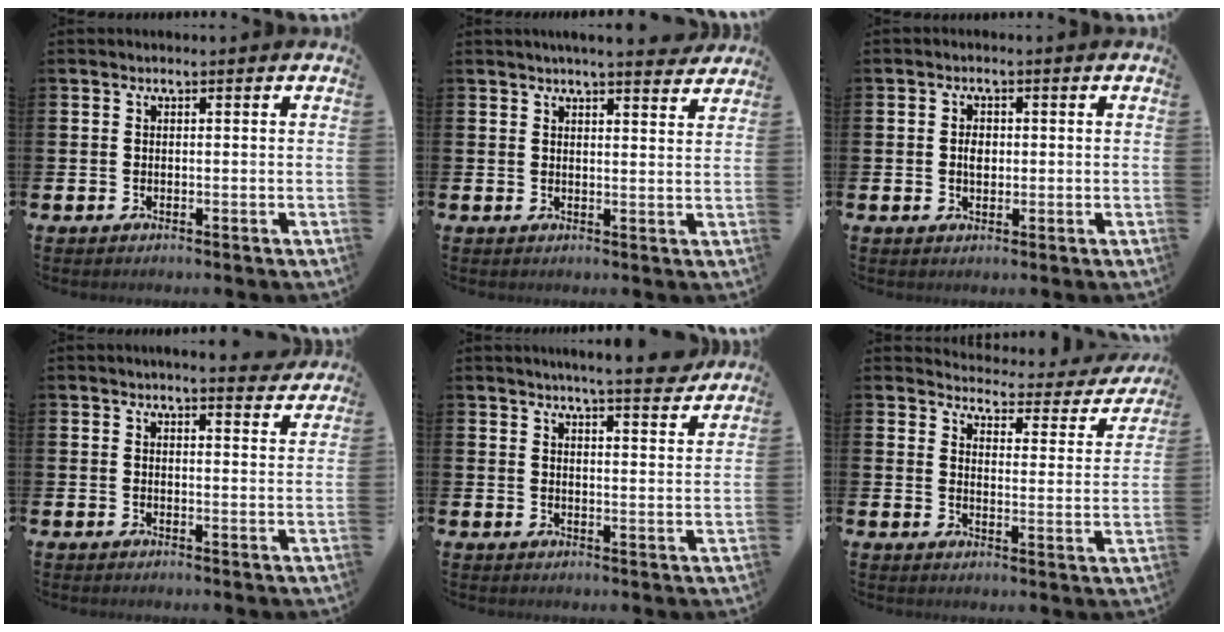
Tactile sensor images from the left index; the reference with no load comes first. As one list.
[{"total": 4.5, "force": [4.3, -0.1, 1.1], "torque": [-0.021, -0.021, 0.076]}, {"total": 2.3, "force": [0.0, 1.7, 1.6], "torque": [-0.014, 0.002, -0.005]}, {"total": 3.5, "force": [3.4, 0.0, 0.5], "torque": [-0.008, -0.019, 0.060]}, {"total": 5.9, "force": [5.6, -0.3, 1.8], "torque": [-0.031, -0.033, 0.097]}, {"total": 3.5, "force": [3.4, 0.9, 0.6], "torque": [-0.030, -0.034, 0.049]}]